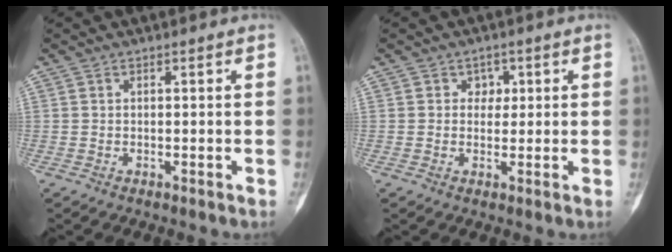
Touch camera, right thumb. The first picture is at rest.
{"total": 2.5, "force": [0.8, 2.1, 1.0], "torque": [0.012, -0.001, 0.006]}